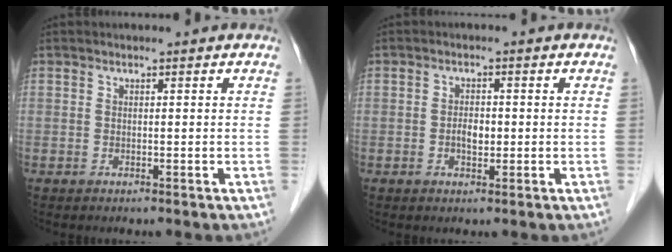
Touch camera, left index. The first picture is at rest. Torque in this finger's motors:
{"motor_torque": [0.06, 0.05, 0.04, 0.01]}